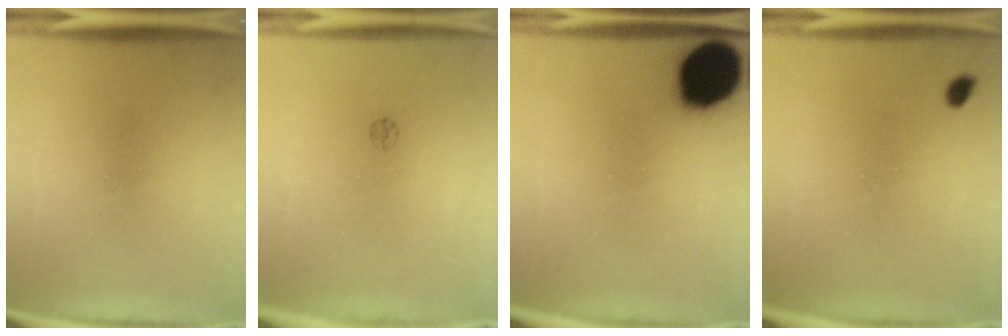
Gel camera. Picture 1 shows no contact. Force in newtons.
{"total": 1.0}
{"total": 17.9}
{"total": 1.3}